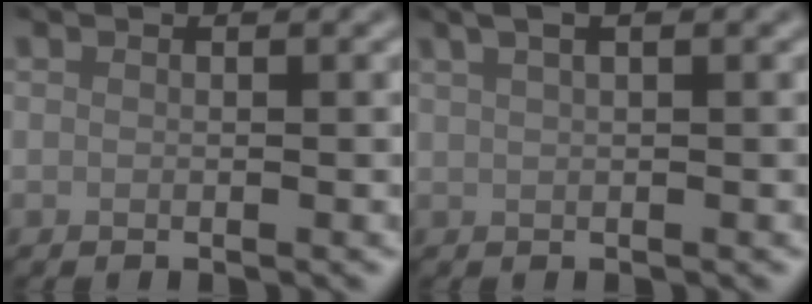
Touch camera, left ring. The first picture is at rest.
{"total": 3.7, "force": [2.3, 1.5, 2.5], "torque": [-0.027, 0.013, 0.018]}